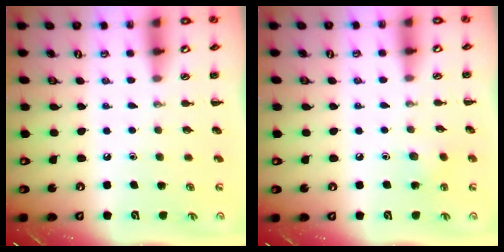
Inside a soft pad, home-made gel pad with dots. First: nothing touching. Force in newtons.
{"total": 5.0, "press": 4.8, "slide": 1.4}